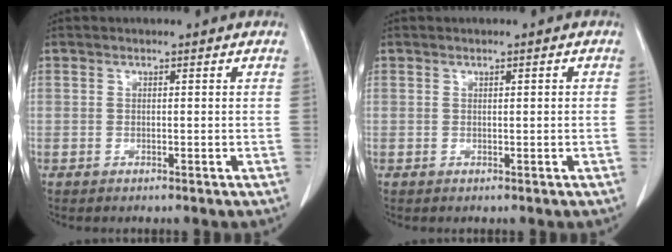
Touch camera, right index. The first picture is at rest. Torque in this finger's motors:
{"motor_torque": [-0.06, 0.00, -0.03, -0.01]}